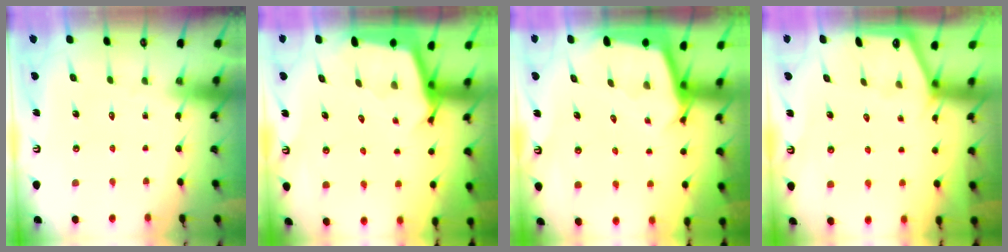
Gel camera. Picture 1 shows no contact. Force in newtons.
{"total": 2.7, "press": 2.7, "slide": 0.1}
{"total": 2.7, "press": 2.7, "slide": 0.0}
{"total": 1.3, "press": 1.2, "slide": 0.2}